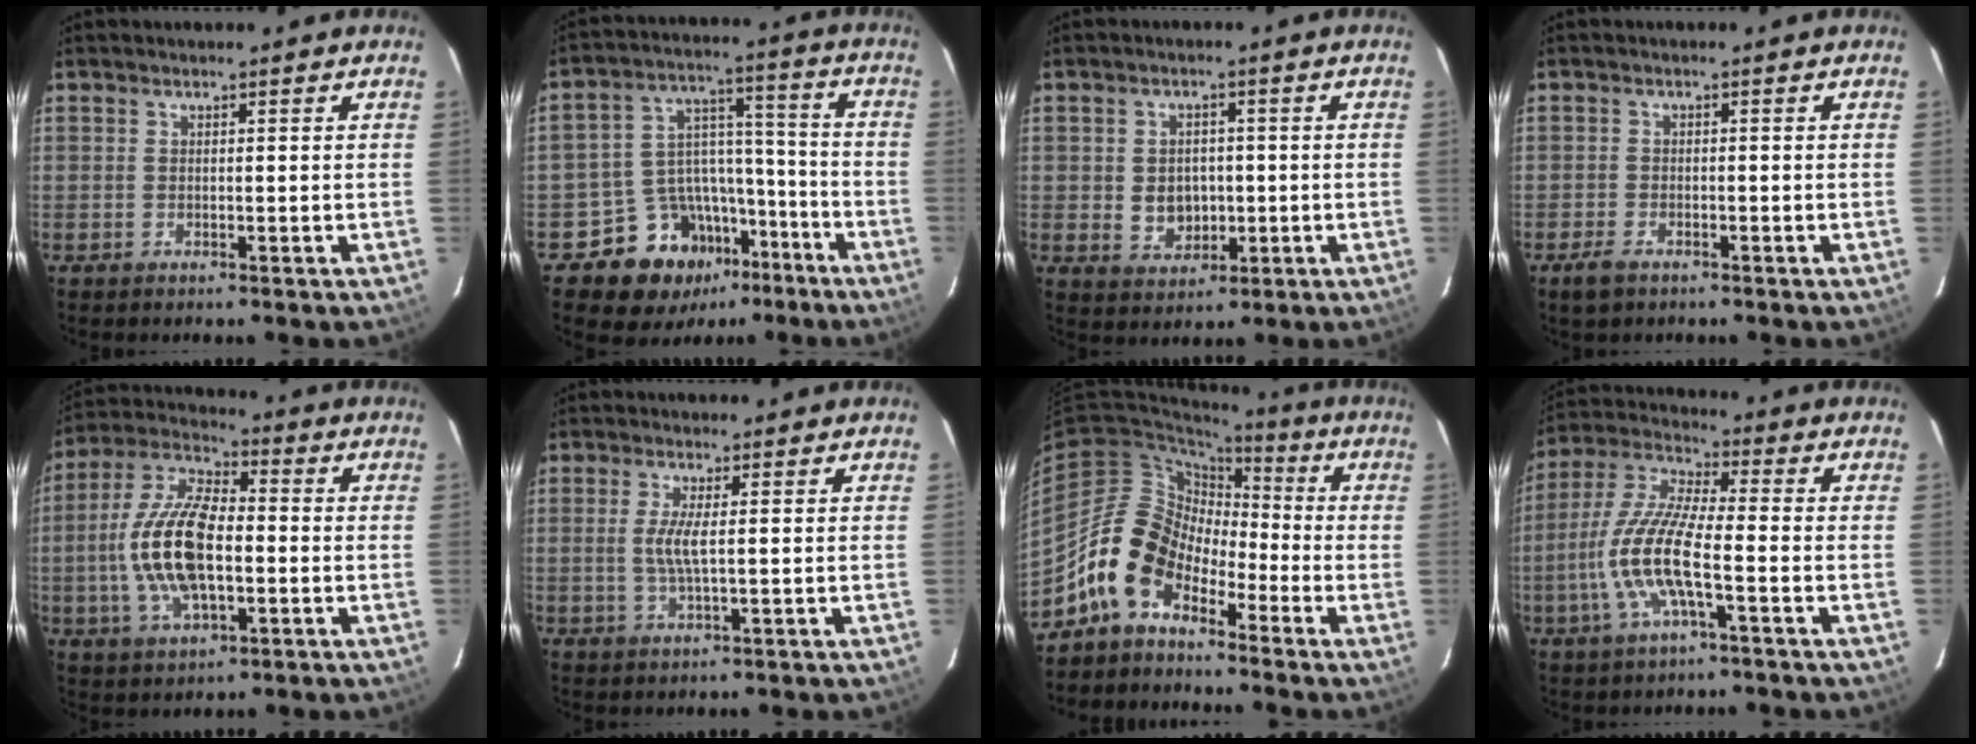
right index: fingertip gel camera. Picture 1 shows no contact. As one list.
[{"total": 14.0, "force": [-9.3, 9.8, 3.8], "torque": [-0.075, 0.058, -0.137]}, {"total": 5.7, "force": [-0.5, 4.9, 2.9], "torque": [-0.058, 0.004, 0.004]}, {"total": 3.3, "force": [-2.3, 1.6, 1.7], "torque": [-0.044, -0.006, -0.046]}, {"total": 15.9, "force": [-2.0, 7.1, 14.0], "torque": [-0.291, 0.006, -0.040]}, {"total": 3.9, "force": [0.2, 0.4, 3.9], "torque": [-0.081, -0.004, 0.002]}, {"total": 11.9, "force": [-6.8, 7.5, 6.3], "torque": [-0.121, 0.026, -0.137]}, {"total": 12.6, "force": [-3.8, 2.3, 11.9], "torque": [-0.255, -0.001, -0.078]}]